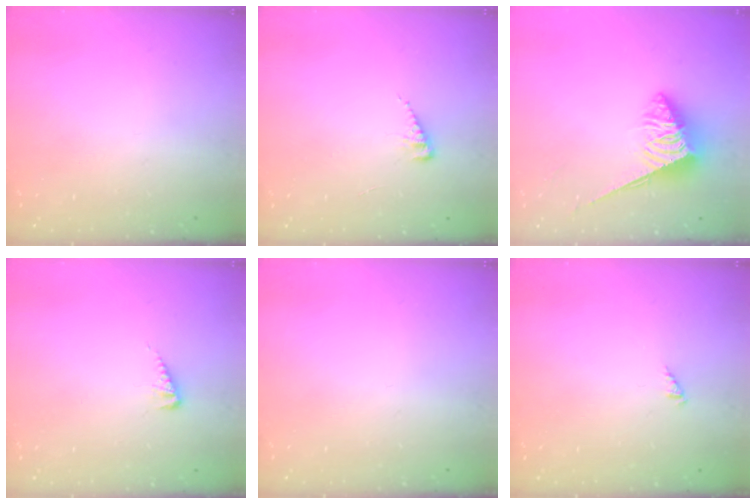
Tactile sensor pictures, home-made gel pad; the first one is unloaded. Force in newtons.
{"total": 4.3, "press": 4.2, "slide": 0.5}
{"total": 3.5, "press": 3.5, "slide": 0.3}
{"total": 2.9, "press": 2.9, "slide": 0.2}
{"total": 0.0}
{"total": 0.0}